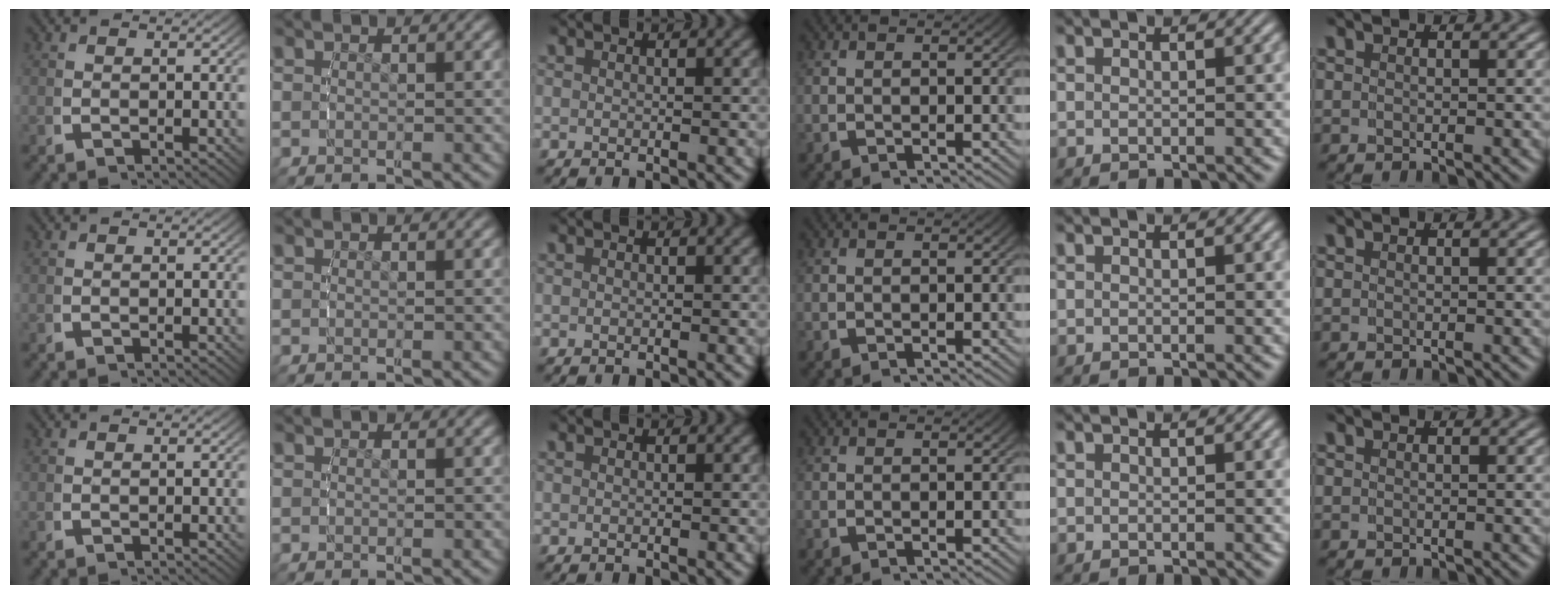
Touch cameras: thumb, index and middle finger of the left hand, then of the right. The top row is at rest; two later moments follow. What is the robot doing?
{"motion": "reach", "object": "router"}